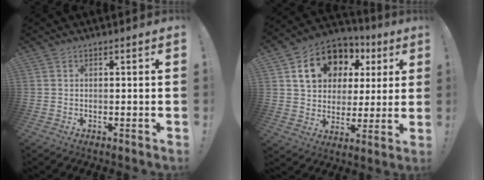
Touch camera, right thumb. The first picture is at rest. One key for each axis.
{"total": 16.7, "fx": 7.2, "fy": 12.6, "fz": 8.2, "tx": -0.121, "ty": -0.022, "tz": 0.148}